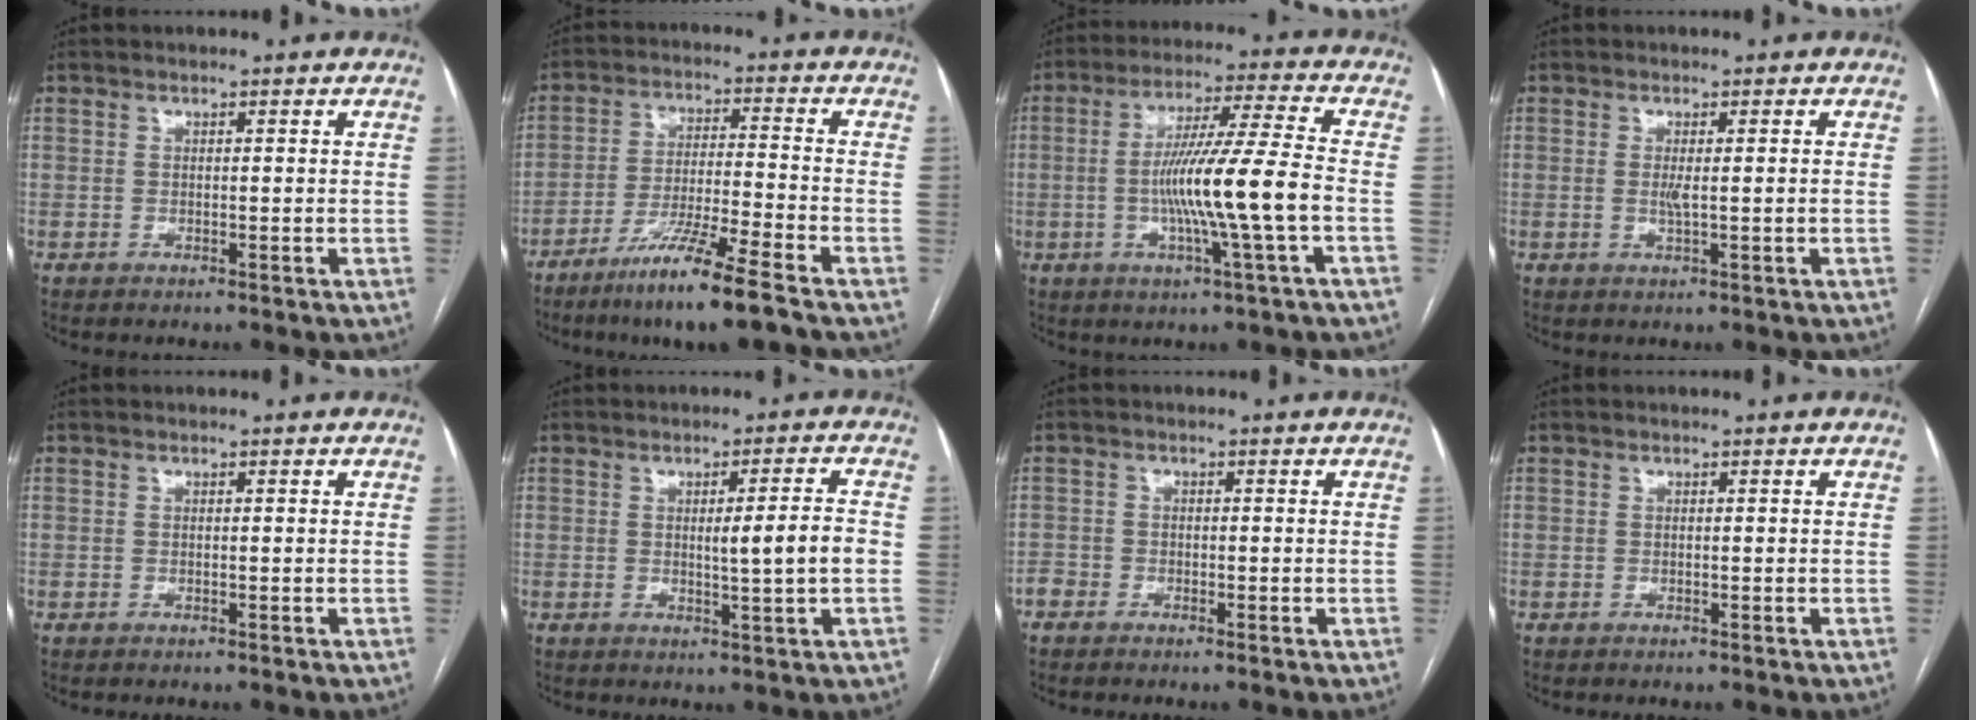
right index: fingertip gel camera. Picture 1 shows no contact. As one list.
[{"total": 10.6, "force": [-7.4, -0.8, 7.5], "torque": [-0.140, -0.033, -0.138]}, {"total": 12.8, "force": [-2.5, -1.3, 12.5], "torque": [-0.227, -0.002, -0.047]}, {"total": 1.9, "force": [-0.1, 0.0, 1.9], "torque": [-0.042, -0.004, 0.000]}, {"total": 0.0}, {"total": 5.7, "force": [-0.3, -0.2, 5.7], "torque": [-0.081, -0.001, -0.003]}, {"total": 1.4, "force": [-1.1, 0.9, 0.0], "torque": [0.002, 0.002, -0.023]}, {"total": 0.0}]